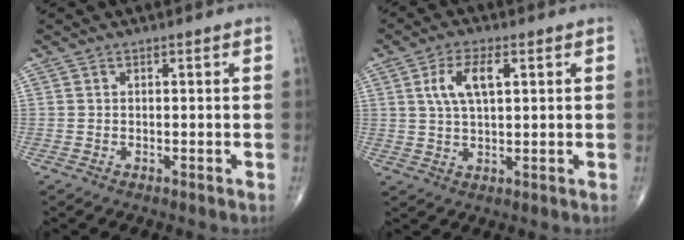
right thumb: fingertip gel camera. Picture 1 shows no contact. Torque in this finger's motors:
{"motor_torque": [-0.52, 0.95, 0.52, 0.34, 0.06]}